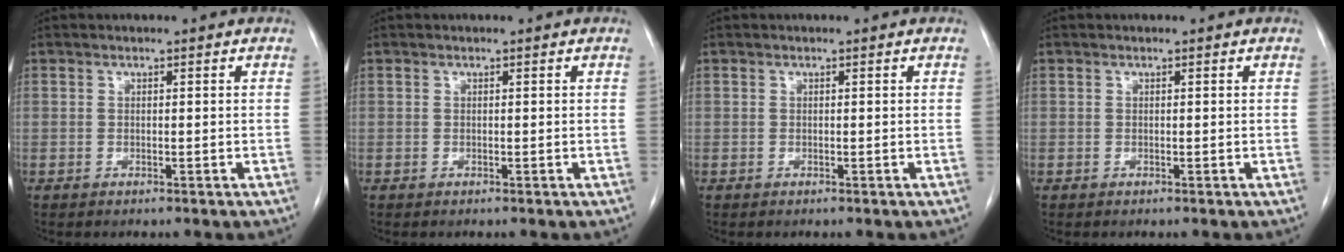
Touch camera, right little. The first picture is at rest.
{"total": 0.0}
{"total": 0.0}
{"total": 0.0}